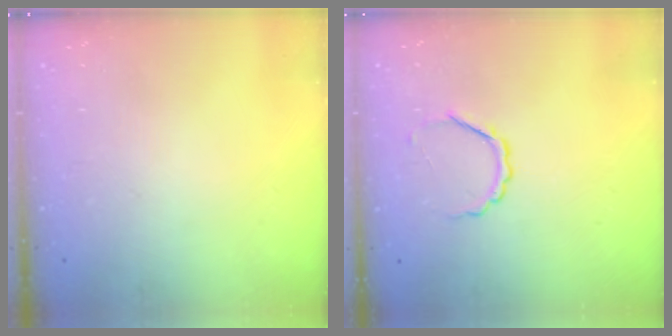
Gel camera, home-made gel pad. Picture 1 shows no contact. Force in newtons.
{"total": 3.6, "press": 3.5, "slide": 0.6}